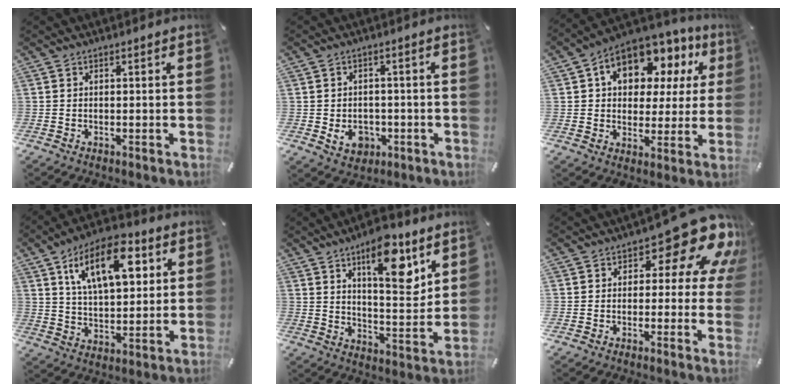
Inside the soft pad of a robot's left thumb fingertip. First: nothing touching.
{"total": 6.2, "force": [-1.6, 5.1, 3.1], "torque": [-0.056, 0.002, -0.031]}
{"total": 12.5, "force": [5.9, 8.8, 6.7], "torque": [-0.110, -0.032, 0.104]}
{"total": 16.9, "force": [7.4, 8.6, 12.5], "torque": [-0.211, -0.012, 0.123]}
{"total": 14.4, "force": [8.2, 5.9, 10.2], "torque": [-0.139, -0.045, 0.136]}
{"total": 15.4, "force": [7.6, 7.6, 11.0], "torque": [-0.135, -0.056, 0.124]}